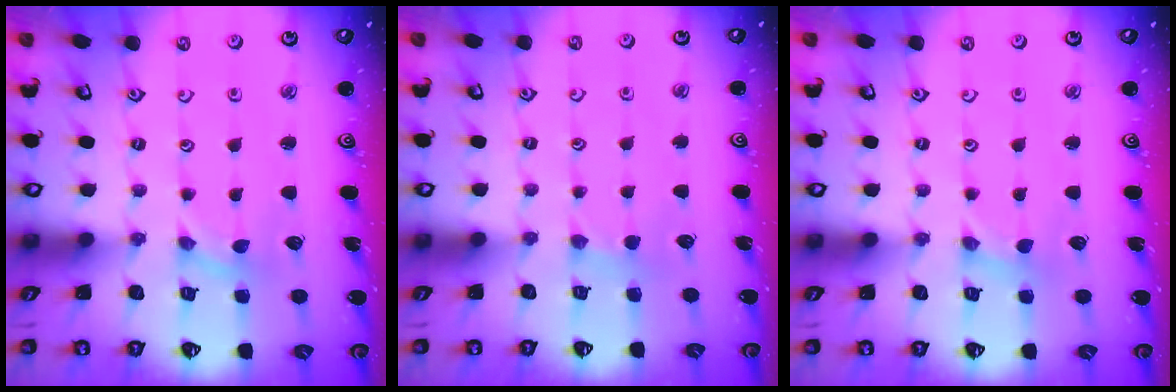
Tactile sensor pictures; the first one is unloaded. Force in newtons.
{"total": 2.5, "press": 2.4, "slide": 0.4}
{"total": 0.0}